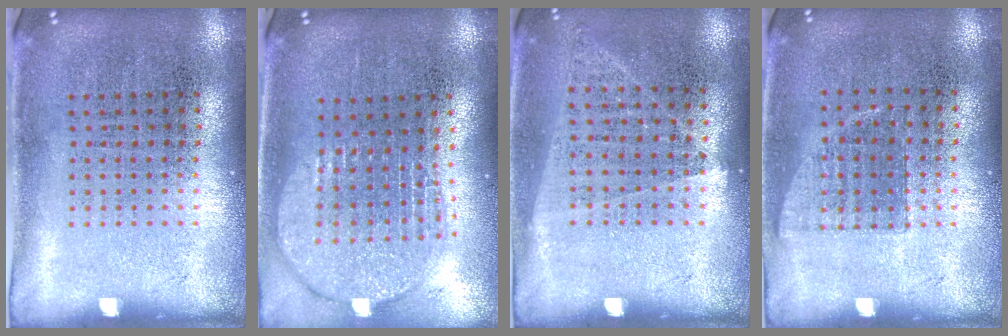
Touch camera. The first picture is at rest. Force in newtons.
{"total": 1.9, "press": 1.6, "slide": 1.0}
{"total": 1.0, "press": 0.9, "slide": 0.4}
{"total": 0.7, "press": 0.7, "slide": 0.3}